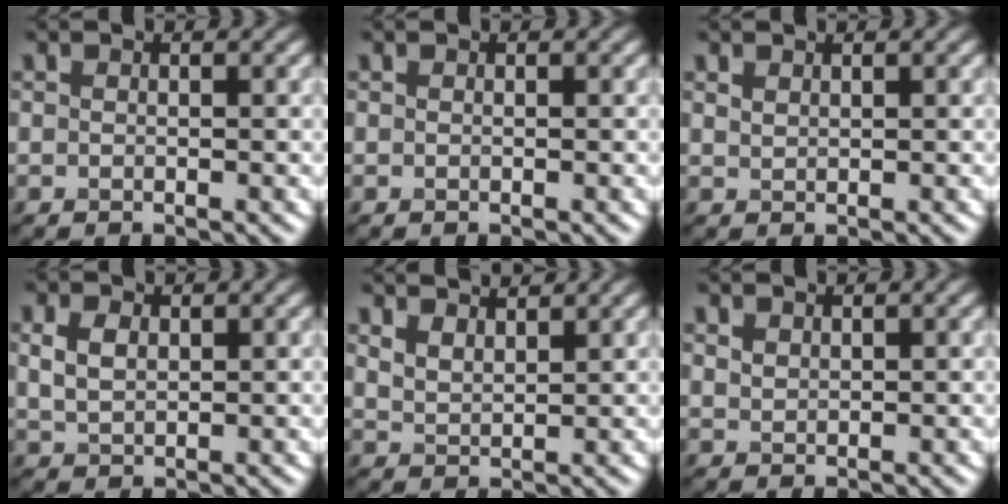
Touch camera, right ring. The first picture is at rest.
{"total": 0.0}
{"total": 0.8, "force": [0.7, 0.3, 0.2], "torque": [-0.007, -0.001, 0.017]}
{"total": 2.5, "force": [0.9, 1.6, 1.7], "torque": [-0.040, 0.001, 0.021]}
{"total": 3.4, "force": [2.9, 1.1, 1.3], "torque": [-0.026, 0.003, 0.046]}
{"total": 1.0, "force": [0.8, 0.6, 0.3], "torque": [-0.008, -0.001, 0.019]}